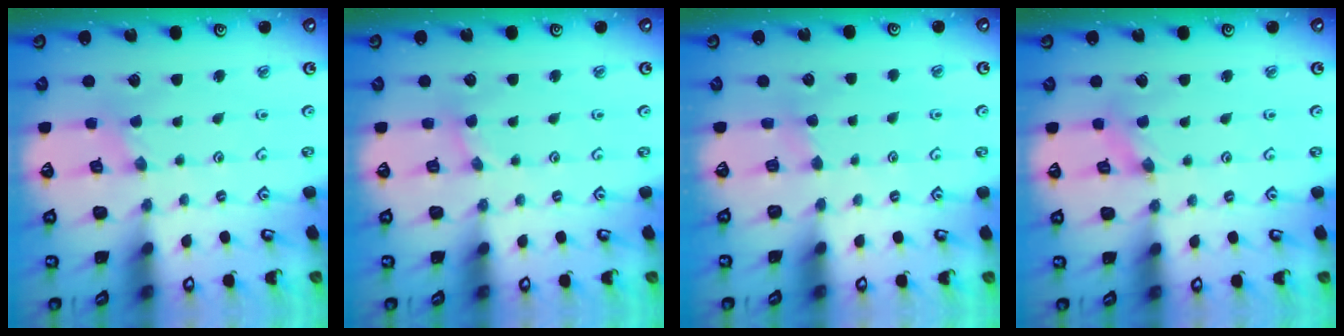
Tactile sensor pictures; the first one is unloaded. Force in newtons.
{"total": 1.0, "press": 1.0, "slide": 0.2}
{"total": 3.0, "press": 2.9, "slide": 0.5}
{"total": 1.2, "press": 1.2, "slide": 0.2}